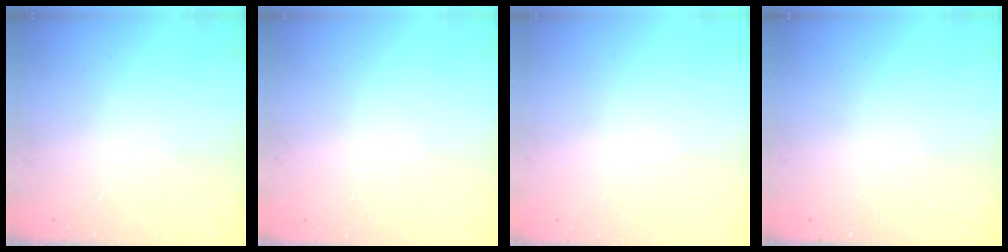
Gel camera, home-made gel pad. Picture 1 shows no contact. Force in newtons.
{"total": 0.0}
{"total": 0.0}
{"total": 0.0}